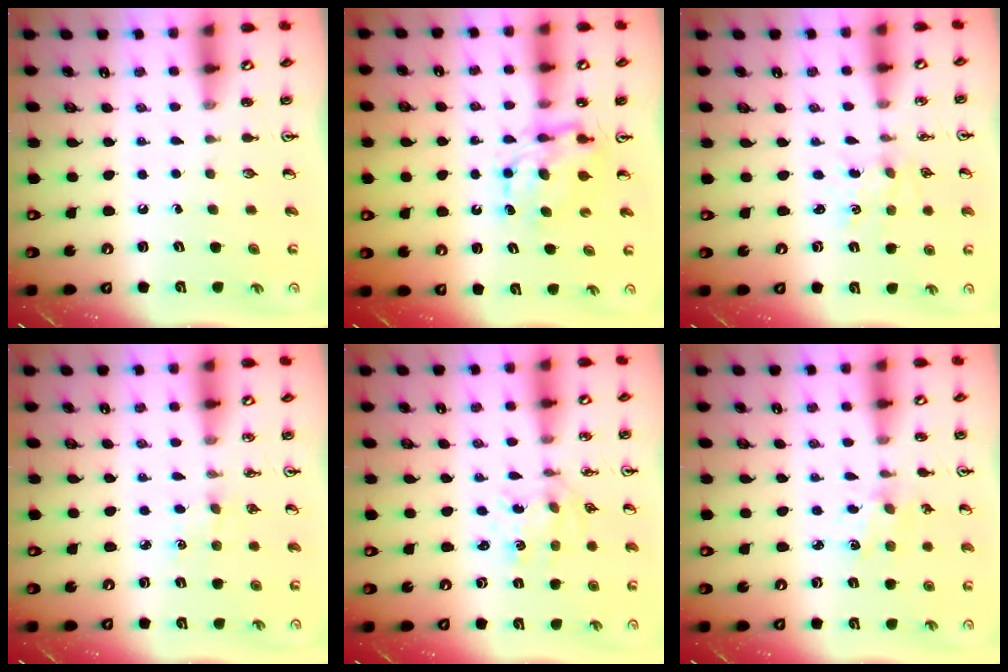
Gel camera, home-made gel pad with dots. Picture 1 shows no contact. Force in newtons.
{"total": 7.3, "press": 7.3, "slide": 0.3}
{"total": 0.7, "press": 0.7, "slide": 0.1}
{"total": 2.0, "press": 2.0, "slide": 0.3}
{"total": 1.5, "press": 1.4, "slide": 0.5}
{"total": 1.6, "press": 1.5, "slide": 0.4}